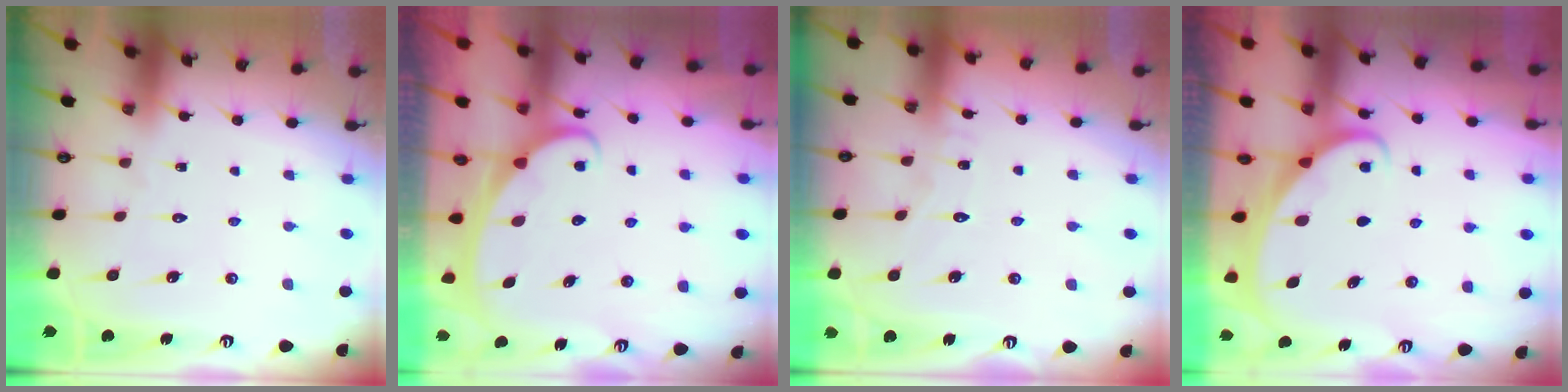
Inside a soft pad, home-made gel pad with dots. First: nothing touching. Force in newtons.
{"total": 2.5, "press": 2.5, "slide": 0.3}
{"total": 4.8, "press": 4.7, "slide": 0.4}
{"total": 1.9, "press": 1.9, "slide": 0.2}